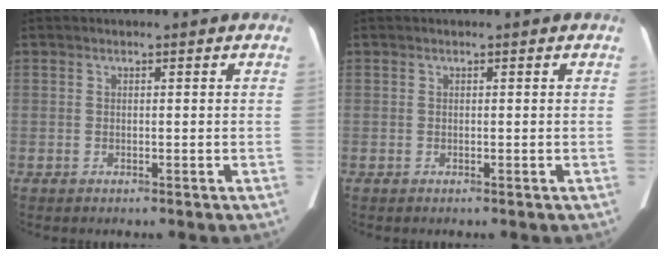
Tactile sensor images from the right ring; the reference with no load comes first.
{"total": 0.0}